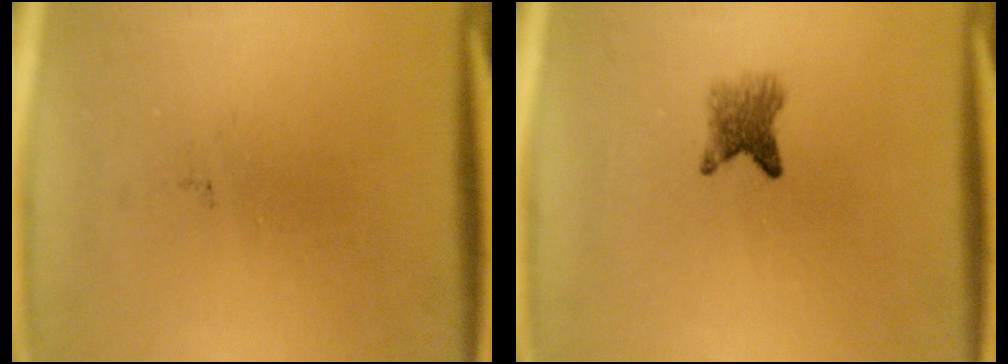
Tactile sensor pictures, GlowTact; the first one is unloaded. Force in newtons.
{"total": 2.9}